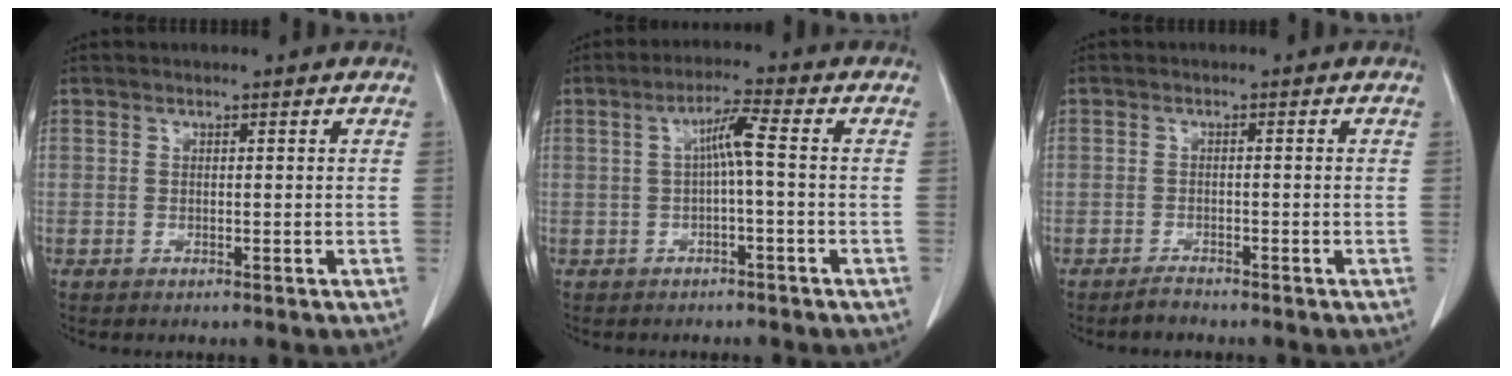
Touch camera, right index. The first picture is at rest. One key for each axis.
{"total": 4.1, "fx": 0.0, "fy": 0.0, "fz": 4.1, "tx": -0.075, "ty": 0.016, "tz": 0.002}
{"total": 1.5, "fx": -1.4, "fy": 0.4, "fz": 0.3, "tx": -0.005, "ty": -0.001, "tz": -0.024}